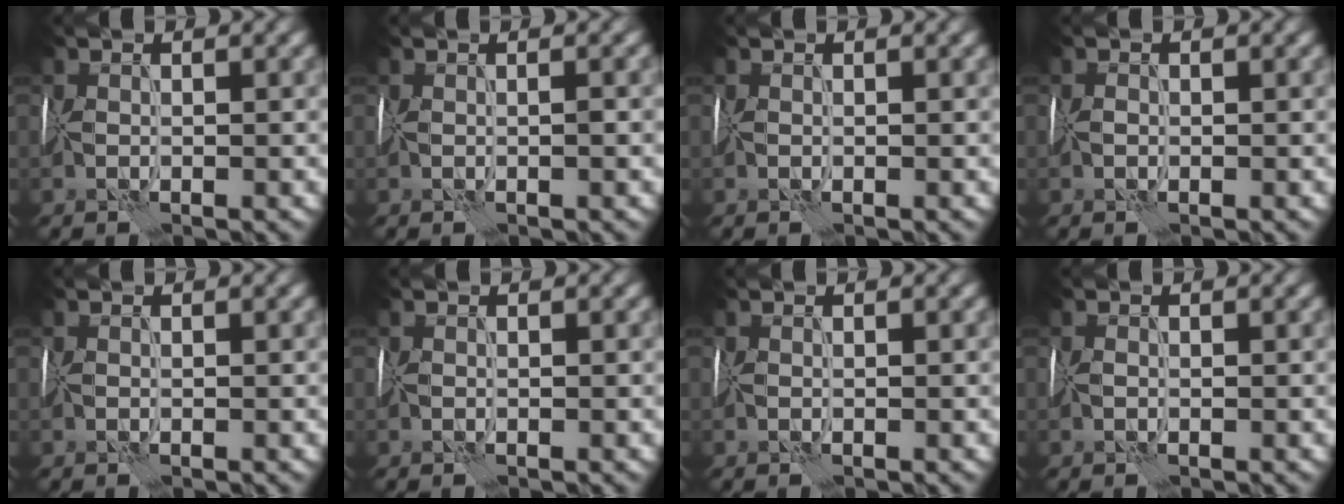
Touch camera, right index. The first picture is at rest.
{"total": 0.7, "force": [0.1, -0.4, 0.6], "torque": [-0.010, 0.000, 0.001]}
{"total": 0.0}
{"total": 0.0}
{"total": 0.0}
{"total": 0.0}
{"total": 0.0}
{"total": 0.0}